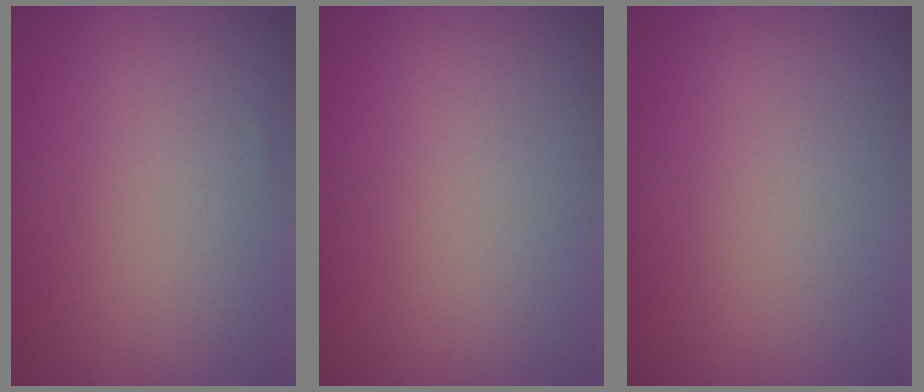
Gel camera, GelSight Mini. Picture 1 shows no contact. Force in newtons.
{"total": 0.0}
{"total": 0.0}